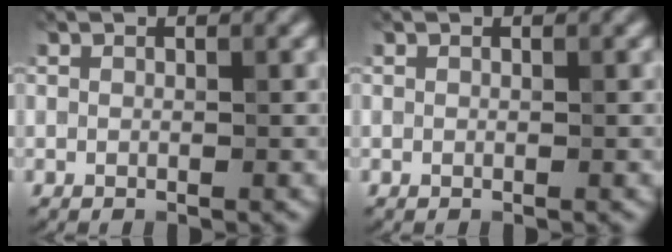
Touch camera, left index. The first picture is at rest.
{"total": 0.0}